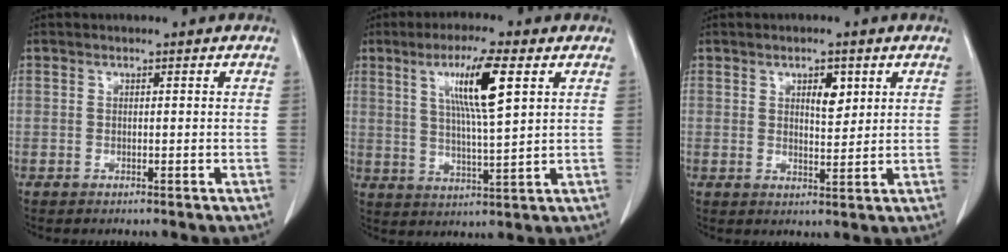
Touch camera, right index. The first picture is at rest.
{"total": 10.0, "force": [3.8, 0.3, 9.2], "torque": [-0.168, 0.002, 0.068]}
{"total": 3.8, "force": [1.7, 1.5, 3.0], "torque": [-0.049, -0.003, 0.028]}